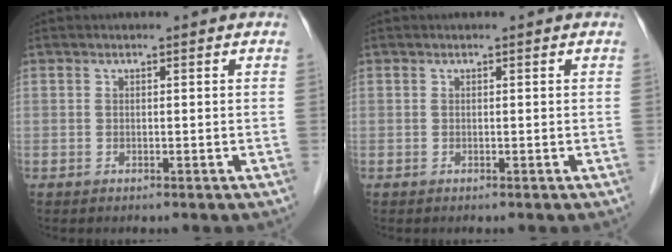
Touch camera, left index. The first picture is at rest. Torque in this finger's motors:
{"motor_torque": [0.00, 0.00, 0.00, 0.00]}